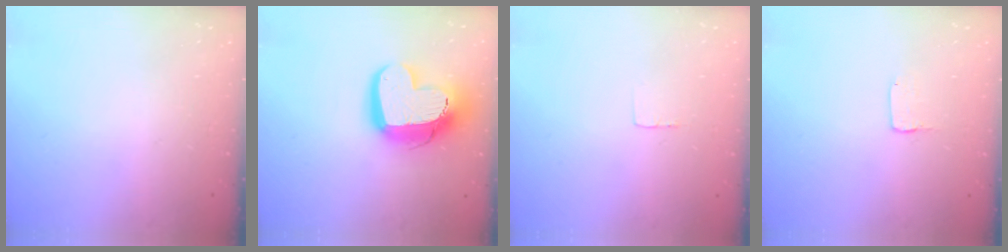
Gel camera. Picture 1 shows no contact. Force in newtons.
{"total": 16.6, "press": 16.5, "slide": 1.6}
{"total": 2.3, "press": 2.3, "slide": 0.1}
{"total": 1.3, "press": 1.2, "slide": 0.1}